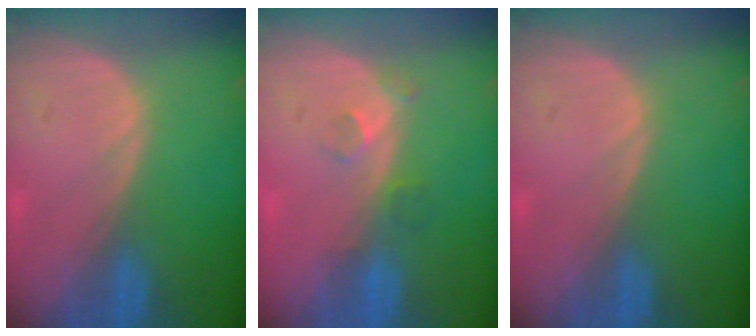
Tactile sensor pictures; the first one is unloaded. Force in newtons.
{"total": 3.2, "press": 2.6, "slide": 1.8}
{"total": 0.0}